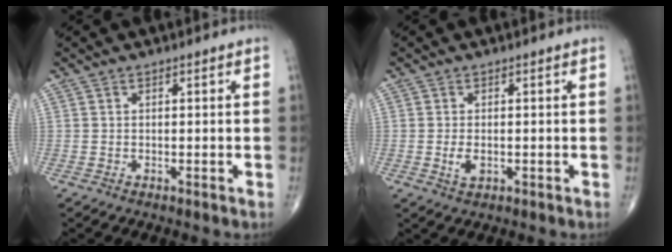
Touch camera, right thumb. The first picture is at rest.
{"total": 2.4, "force": [-0.3, 1.3, 2.0], "torque": [-0.041, -0.005, -0.005]}